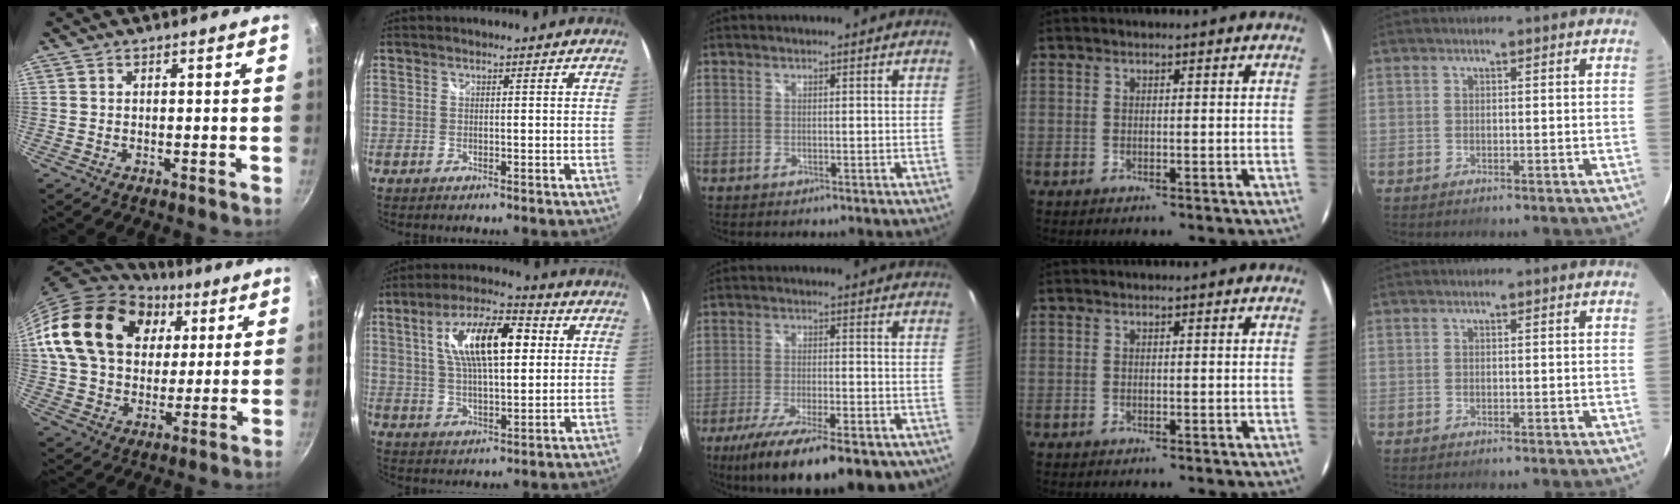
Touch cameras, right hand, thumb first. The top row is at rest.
{"thumb": {"total": 22.9, "force": [7.1, 17.1, 13.5], "torque": [-0.215, 0.006, 0.122]}, "index": {"total": 14.9, "force": [3.7, 5.7, 13.2], "torque": [-0.236, 0.024, 0.064]}, "middle": {"total": 19.1, "force": [-12.7, 6.1, 12.9], "torque": [-0.237, -0.058, -0.192]}}